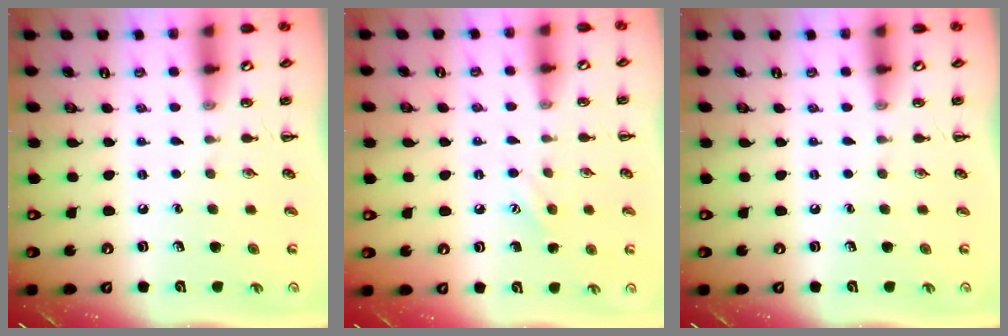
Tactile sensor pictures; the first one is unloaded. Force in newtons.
{"total": 6.5, "press": 6.3, "slide": 1.7}
{"total": 0.0}